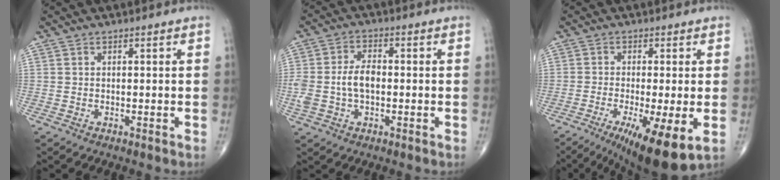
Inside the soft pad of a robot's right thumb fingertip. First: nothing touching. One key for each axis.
{"total": 7.4, "fx": -0.5, "fy": 4.4, "fz": 5.9, "tx": -0.129, "ty": 0.019, "tz": -0.009}
{"total": 12.3, "fx": -4.6, "fy": 2.6, "fz": 11.1, "tx": -0.172, "ty": -0.019, "tz": -0.068}